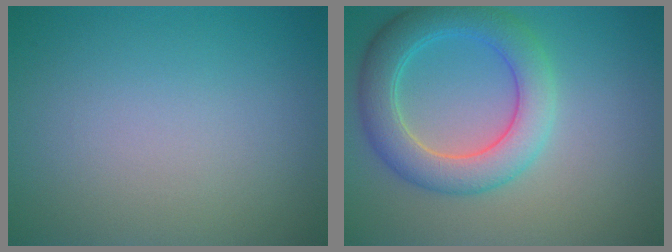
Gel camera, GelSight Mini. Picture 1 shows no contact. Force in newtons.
{"total": 5.5, "press": 5.5, "slide": 0.2}